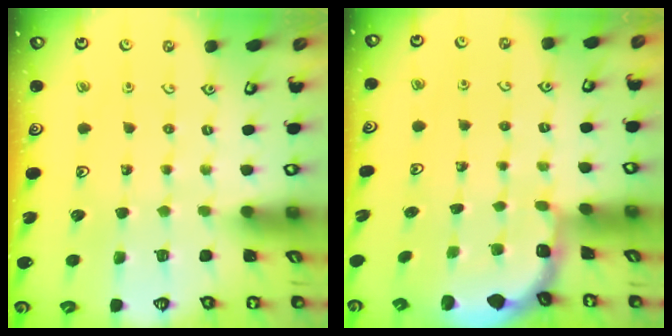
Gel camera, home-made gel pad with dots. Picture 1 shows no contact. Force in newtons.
{"total": 1.8, "press": 1.6, "slide": 0.7}